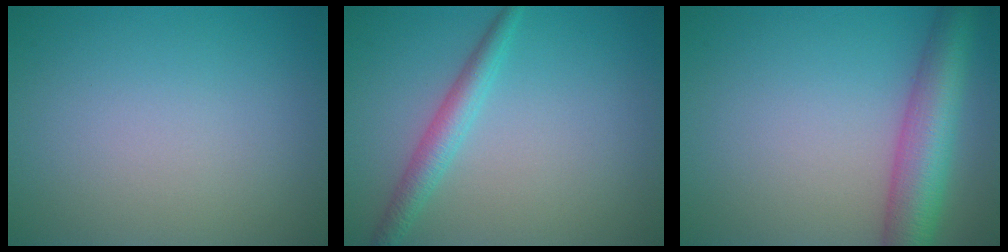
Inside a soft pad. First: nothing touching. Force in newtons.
{"total": 2.5, "press": 2.5, "slide": 0.1}
{"total": 6.7, "press": 6.7, "slide": 0.3}